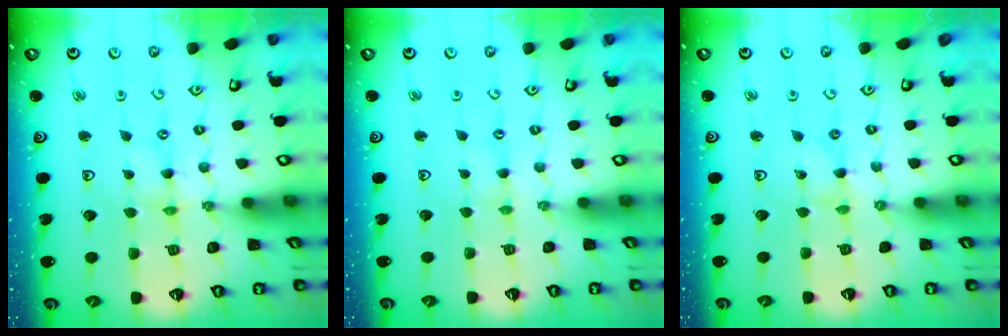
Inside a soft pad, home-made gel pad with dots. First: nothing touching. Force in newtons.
{"total": 0.8, "press": 0.8, "slide": 0.2}
{"total": 0.0}